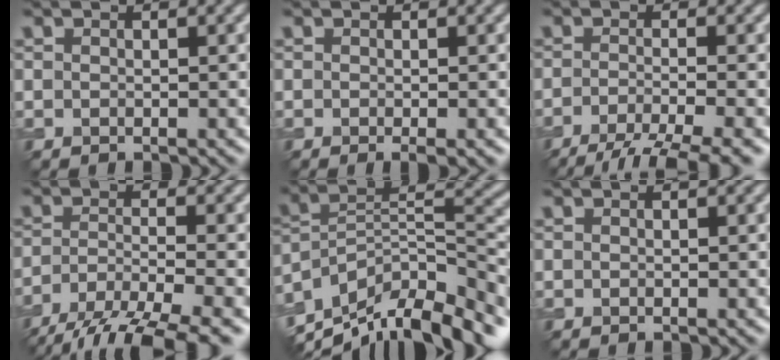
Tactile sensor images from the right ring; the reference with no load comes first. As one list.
[{"total": 1.3, "force": [-0.4, 0.2, 1.2], "torque": [-0.016, -0.008, -0.007]}, {"total": 6.2, "force": [-4.0, 1.2, 4.5], "torque": [-0.067, -0.008, -0.075]}, {"total": 8.1, "force": [-5.9, 2.0, 5.2], "torque": [-0.089, -0.007, -0.103]}, {"total": 13.1, "force": [-9.5, 5.5, 7.3], "torque": [-0.141, 0.015, -0.153]}, {"total": 0.0}]